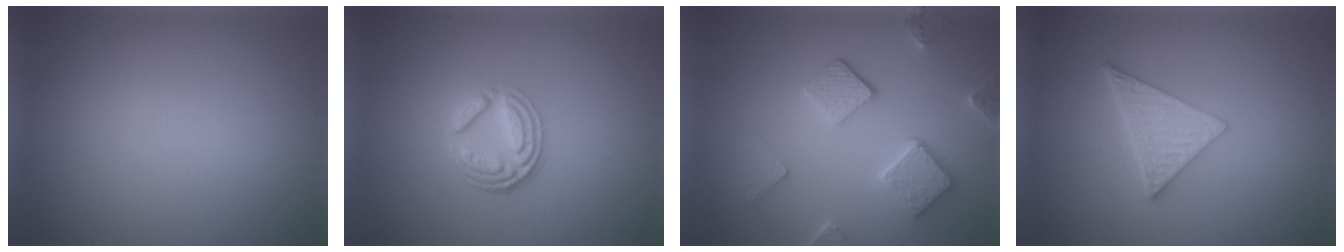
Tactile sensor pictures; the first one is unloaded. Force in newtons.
{"total": 3.9, "press": 2.8, "slide": 2.7}
{"total": 4.9, "press": 3.8, "slide": 3.1}
{"total": 4.9, "press": 3.5, "slide": 3.3}